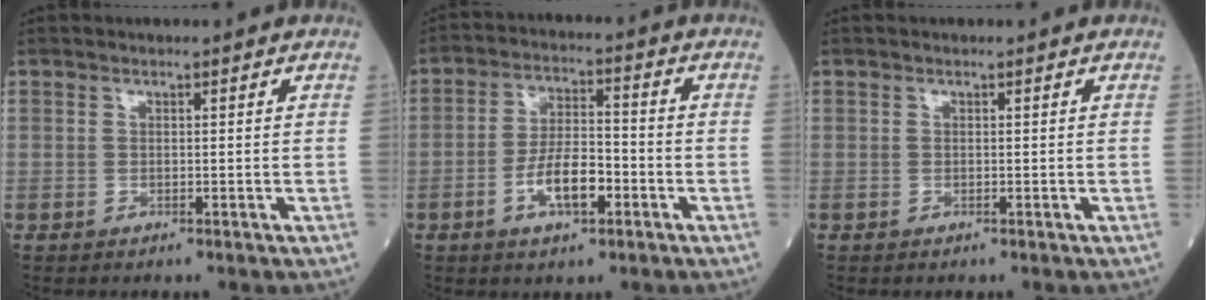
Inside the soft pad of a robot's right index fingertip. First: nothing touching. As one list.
[{"total": 7.8, "force": [-3.1, 2.8, 6.6], "torque": [-0.129, 0.008, -0.055]}, {"total": 0.0}]